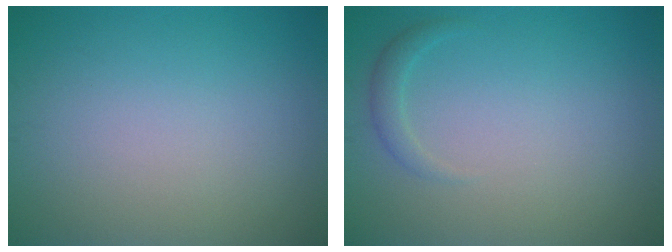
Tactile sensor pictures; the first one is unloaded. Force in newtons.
{"total": 1.2, "press": 1.2, "slide": 0.1}